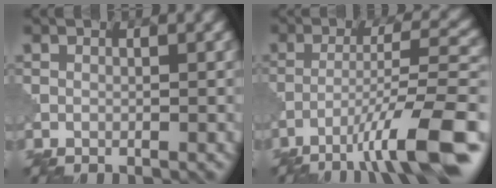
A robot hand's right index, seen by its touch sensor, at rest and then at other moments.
{"total": 11.6, "force": [-6.7, 2.0, 9.2], "torque": [-0.142, 0.012, -0.108]}